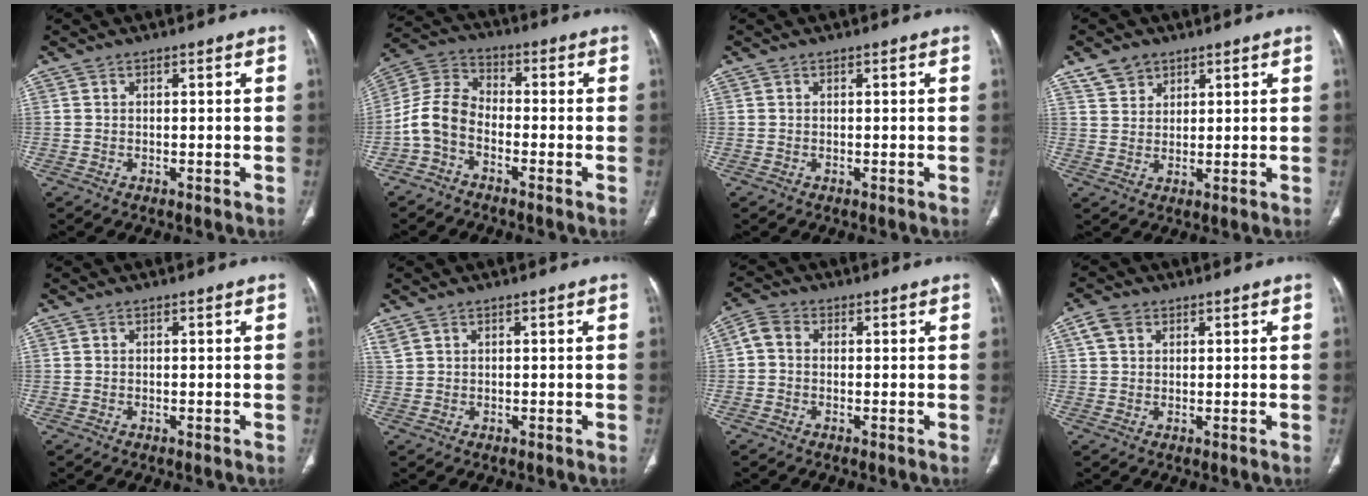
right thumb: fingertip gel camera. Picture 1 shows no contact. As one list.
[{"total": 7.7, "force": [-3.2, 4.8, 5.1], "torque": [-0.102, 0.039, -0.081]}, {"total": 0.0}, {"total": 4.5, "force": [3.1, 3.0, 1.2], "torque": [-0.005, -0.013, 0.063]}, {"total": 0.0}, {"total": 1.4, "force": [1.1, 0.6, 0.6], "torque": [-0.013, 0.008, 0.029]}, {"total": 3.4, "force": [0.1, 2.7, 2.1], "torque": [-0.038, 0.010, -0.009]}, {"total": 3.6, "force": [1.6, 2.7, 1.8], "torque": [-0.029, 0.005, 0.033]}]